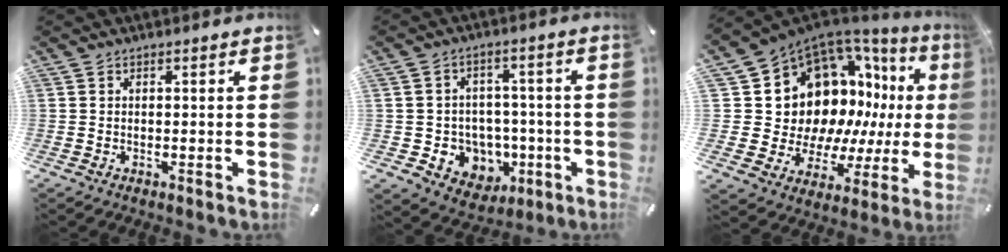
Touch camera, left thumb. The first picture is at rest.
{"total": 8.6, "force": [-0.7, 8.4, 1.7], "torque": [-0.029, -0.001, 0.004]}
{"total": 18.5, "force": [5.7, 14.6, 9.8], "torque": [-0.163, -0.076, 0.145]}